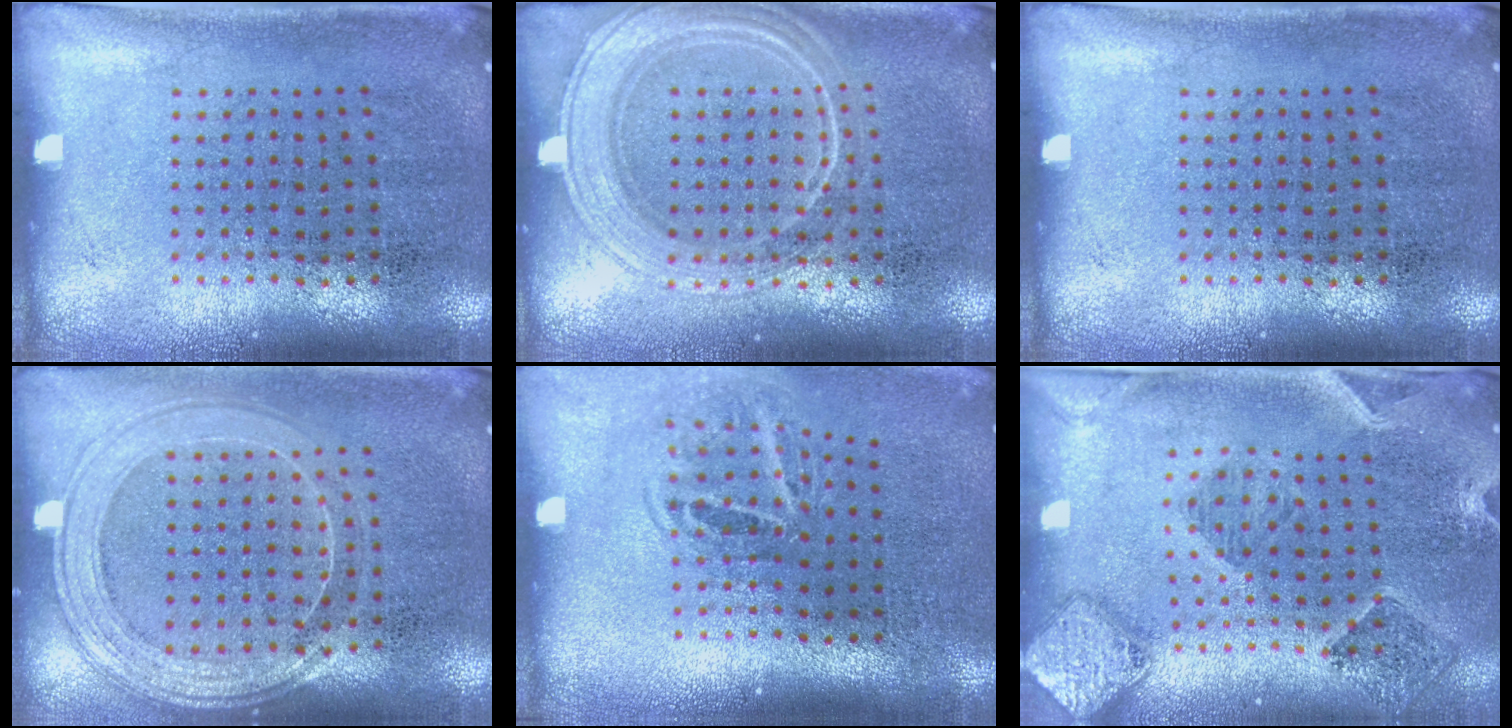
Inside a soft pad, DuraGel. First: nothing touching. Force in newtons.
{"total": 3.4, "press": 3.3, "slide": 0.6}
{"total": 0.0}
{"total": 1.6, "press": 1.5, "slide": 0.6}
{"total": 1.9, "press": 1.2, "slide": 1.5}
{"total": 1.5, "press": 1.4, "slide": 0.4}